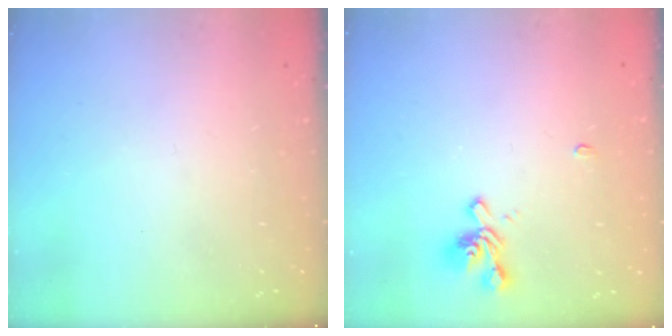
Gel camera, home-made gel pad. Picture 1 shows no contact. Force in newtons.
{"total": 1.6, "press": 1.1, "slide": 1.1}